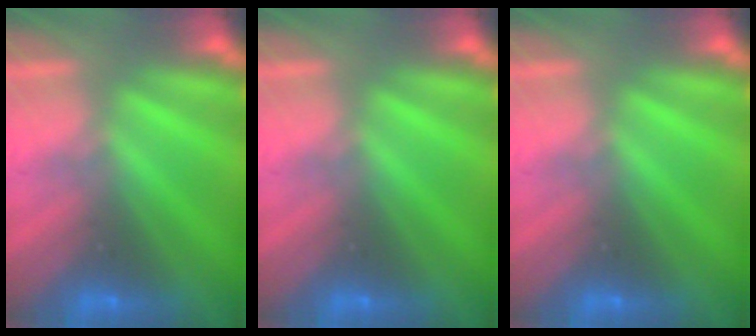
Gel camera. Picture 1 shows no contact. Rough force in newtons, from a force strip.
{"total": 0.0}
{"total": 0.0}